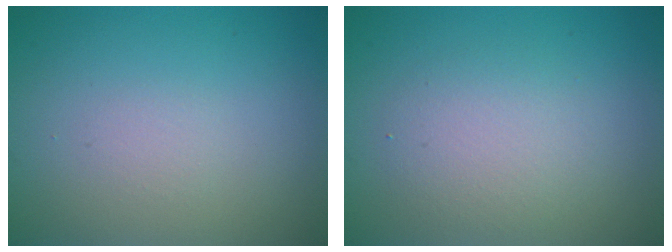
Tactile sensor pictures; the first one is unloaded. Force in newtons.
{"total": 2.9, "press": 2.9, "slide": 0.4}